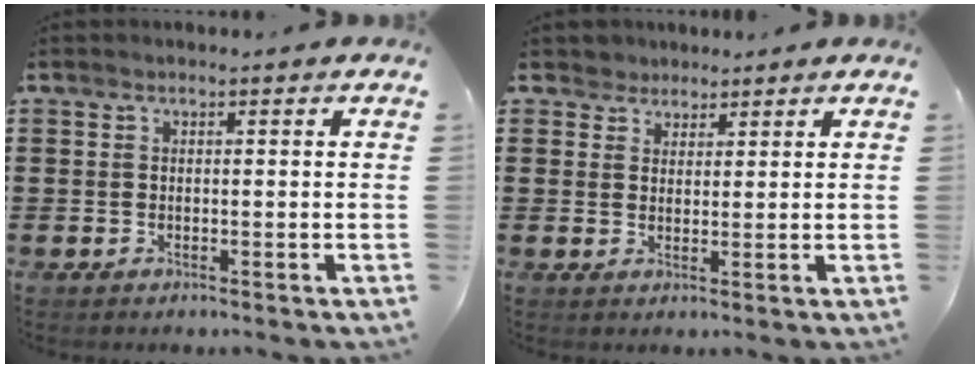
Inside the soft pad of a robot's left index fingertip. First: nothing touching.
{"total": 2.8, "force": [2.1, 1.9, 0.0], "torque": [-0.015, 0.012, 0.040]}